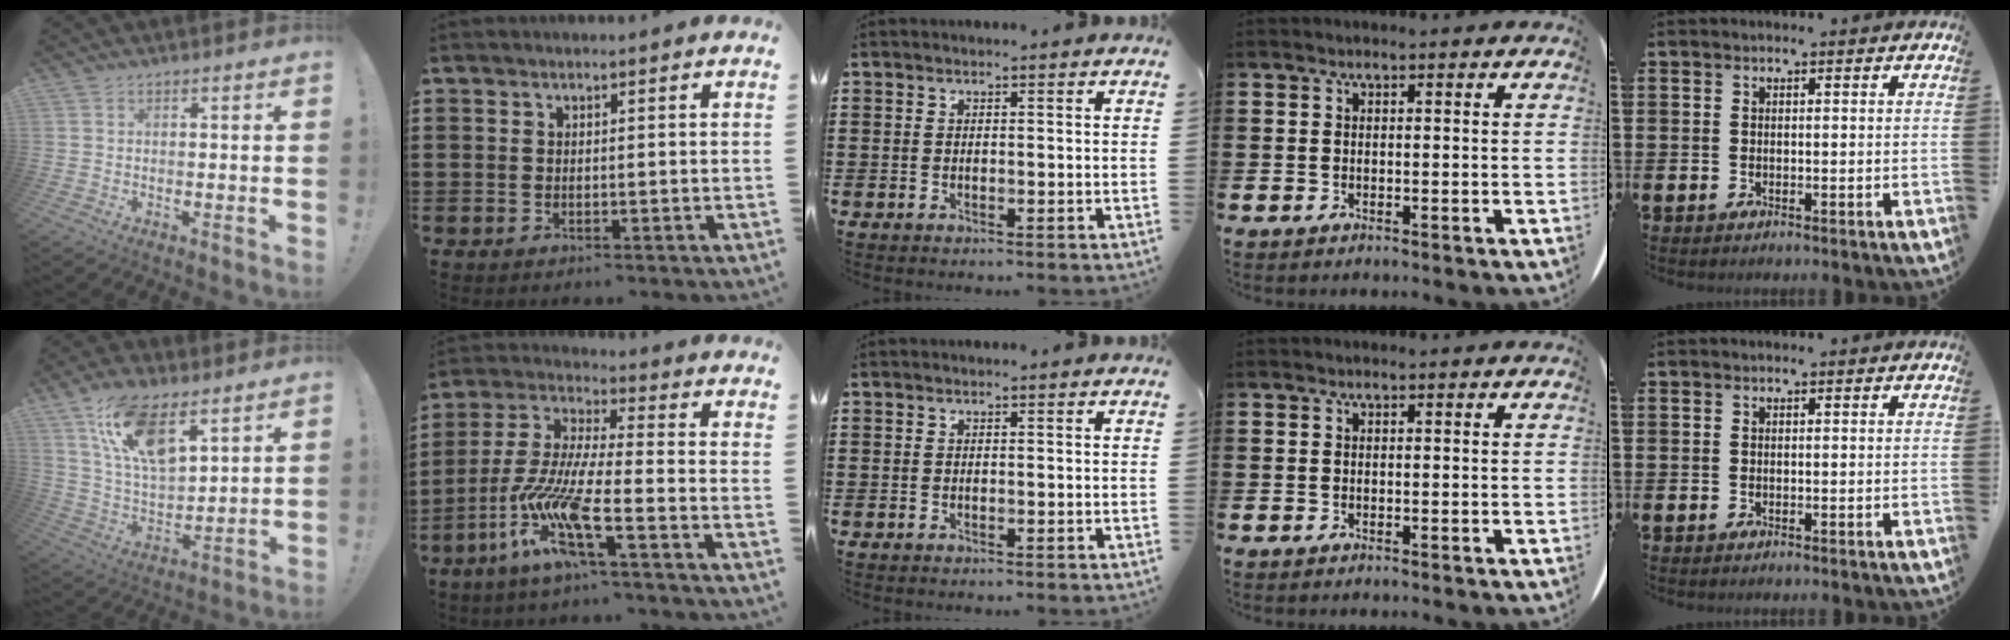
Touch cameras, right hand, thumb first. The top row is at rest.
{"thumb": {"total": 15.2, "force": [9.2, 6.4, 10.2], "torque": [-0.190, -0.041, 0.167]}, "index": {"total": 11.2, "force": [-6.6, 1.4, 8.9], "torque": [-0.213, -0.026, -0.139]}}